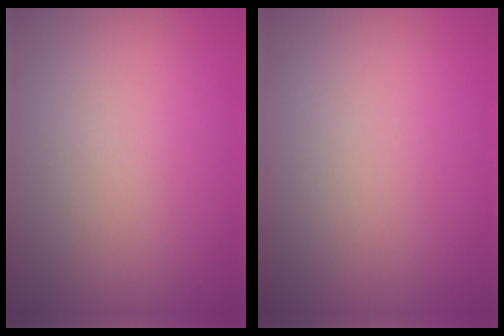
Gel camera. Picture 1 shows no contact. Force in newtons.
{"total": 0.0}